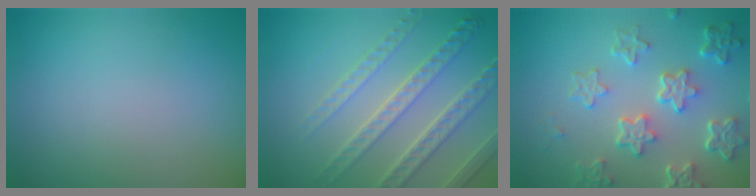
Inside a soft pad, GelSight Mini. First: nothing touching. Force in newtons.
{"total": 4.5, "press": 4.4, "slide": 0.9}
{"total": 5.9, "press": 4.4, "slide": 3.9}